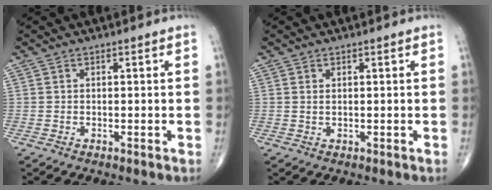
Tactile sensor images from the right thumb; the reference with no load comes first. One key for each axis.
{"total": 0.7, "fx": 0.3, "fy": 0.2, "fz": 0.5, "tx": -0.008, "ty": 0.000, "tz": 0.006}